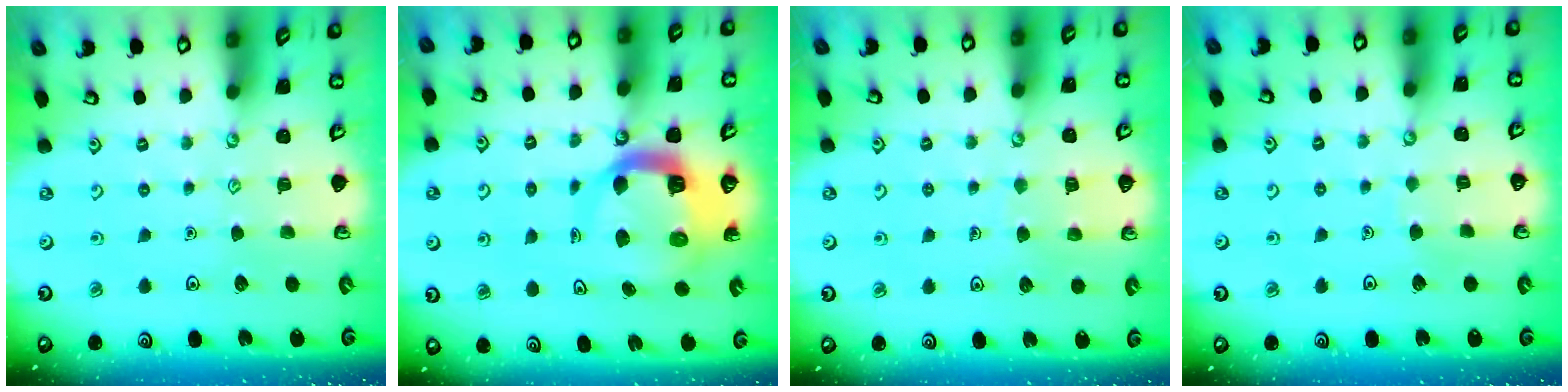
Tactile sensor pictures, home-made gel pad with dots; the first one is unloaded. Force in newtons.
{"total": 10.3, "press": 10.2, "slide": 1.4}
{"total": 4.8, "press": 4.8, "slide": 0.4}
{"total": 3.0, "press": 3.0, "slide": 0.2}